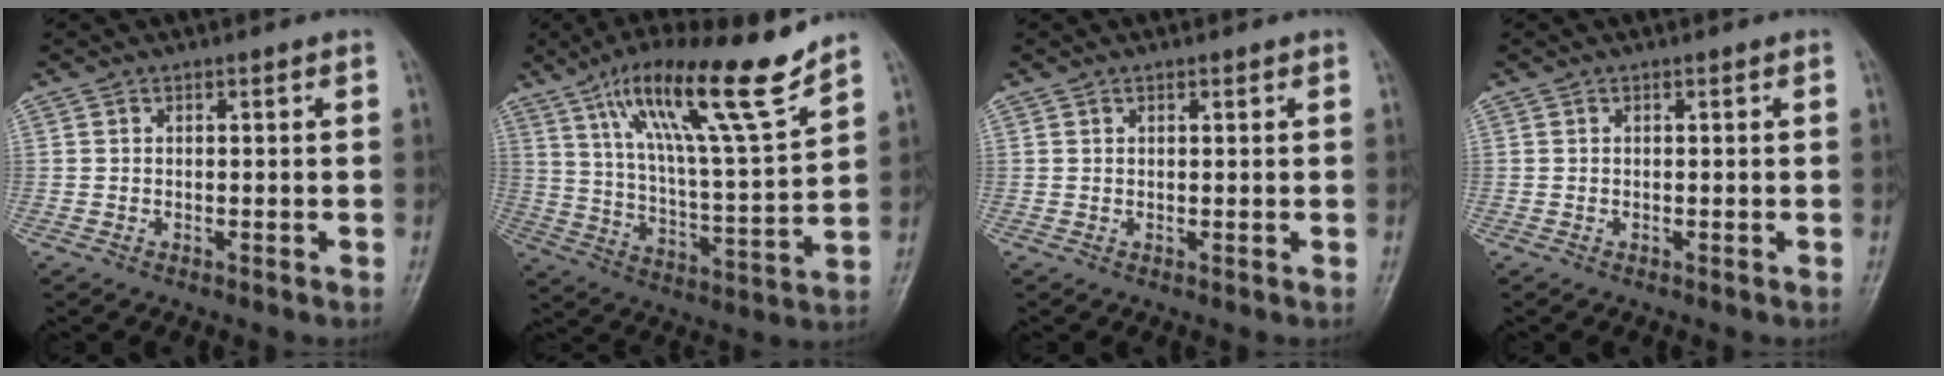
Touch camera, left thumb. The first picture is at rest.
{"total": 19.5, "force": [13.1, 2.0, 14.4], "torque": [-0.225, -0.060, 0.223]}
{"total": 0.5, "force": [0.4, 0.2, 0.2], "torque": [-0.003, -0.002, 0.004]}
{"total": 0.0}